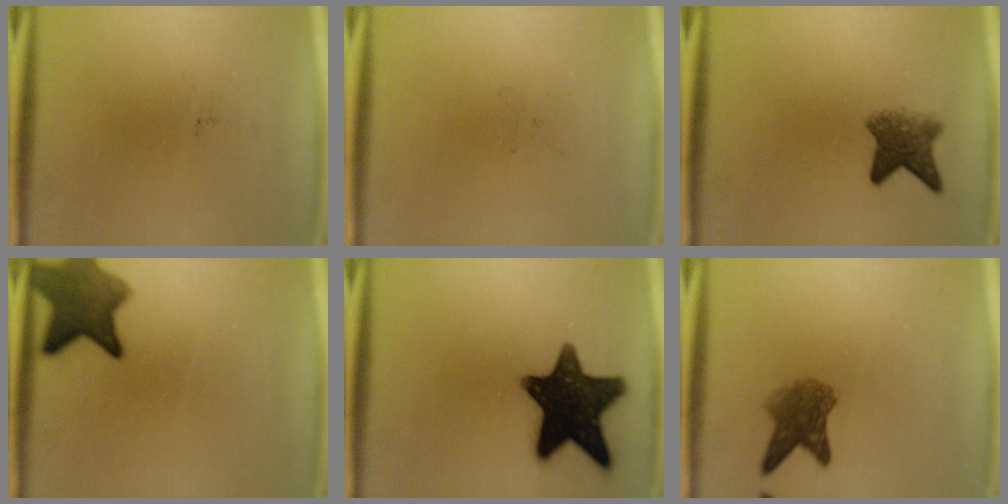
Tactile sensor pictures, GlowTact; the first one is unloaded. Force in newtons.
{"total": 0.0}
{"total": 4.8}
{"total": 8.5}
{"total": 16.4}
{"total": 5.3}